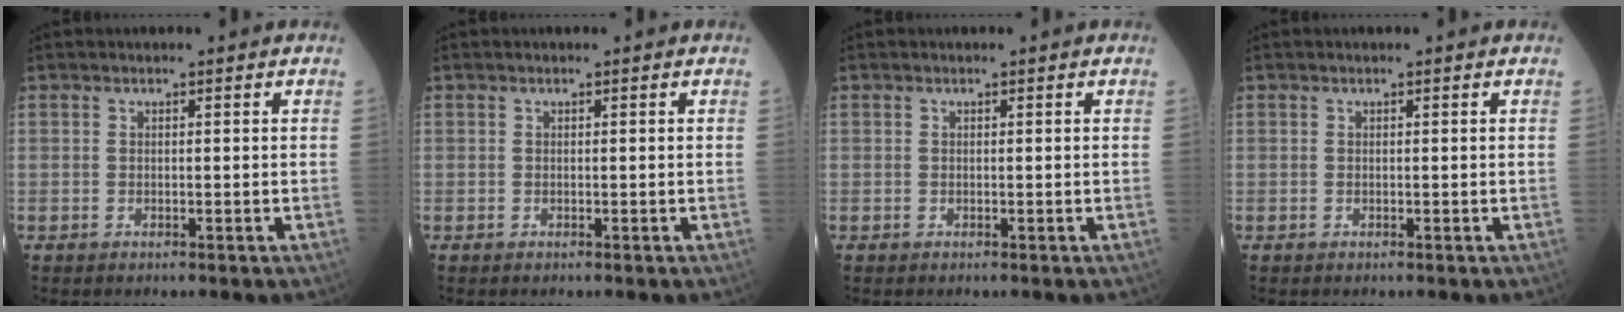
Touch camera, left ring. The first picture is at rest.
{"total": 0.0}
{"total": 0.0}
{"total": 0.0}